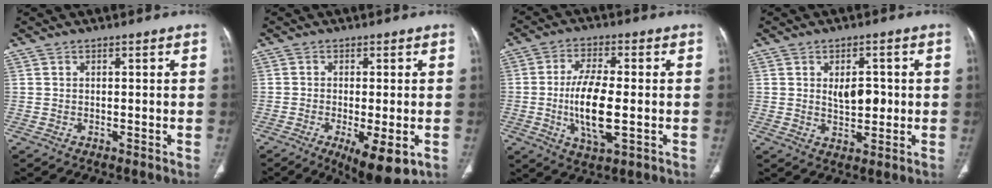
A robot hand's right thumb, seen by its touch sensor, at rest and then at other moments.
{"total": 9.6, "force": [-3.7, 2.9, 8.4], "torque": [-0.125, -0.016, -0.050]}
{"total": 11.3, "force": [-1.5, 4.2, 10.4], "torque": [-0.204, -0.003, -0.026]}
{"total": 5.8, "force": [0.5, 3.4, 4.7], "torque": [-0.054, -0.004, 0.014]}